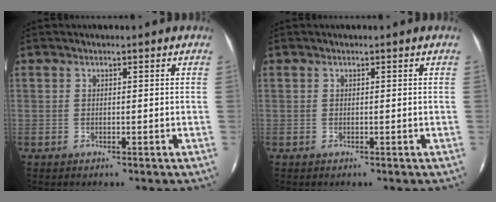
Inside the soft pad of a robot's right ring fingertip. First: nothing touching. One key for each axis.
{"total": 0.0}